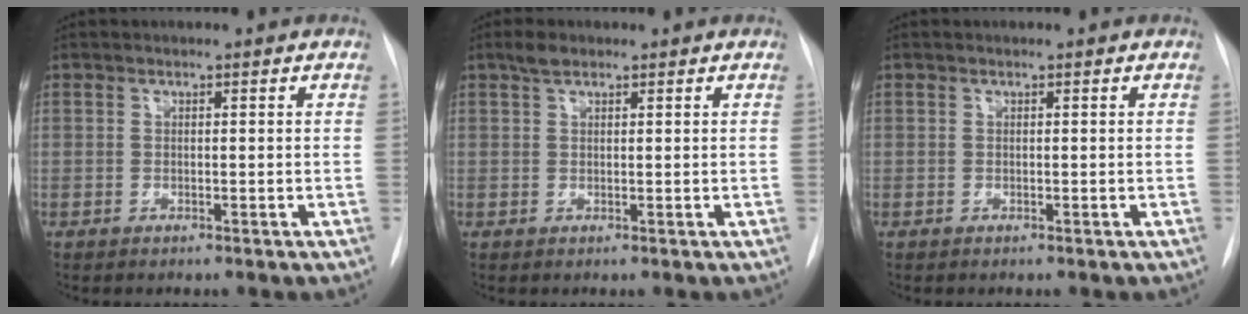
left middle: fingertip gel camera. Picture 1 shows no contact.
{"total": 2.0, "force": [1.4, 0.9, 1.0], "torque": [-0.023, 0.009, 0.025]}
{"total": 0.0}